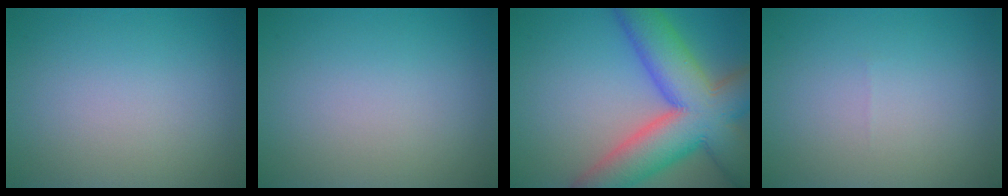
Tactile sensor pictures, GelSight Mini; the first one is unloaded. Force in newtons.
{"total": 0.0}
{"total": 13.1, "press": 13.1, "slide": 0.7}
{"total": 0.0}